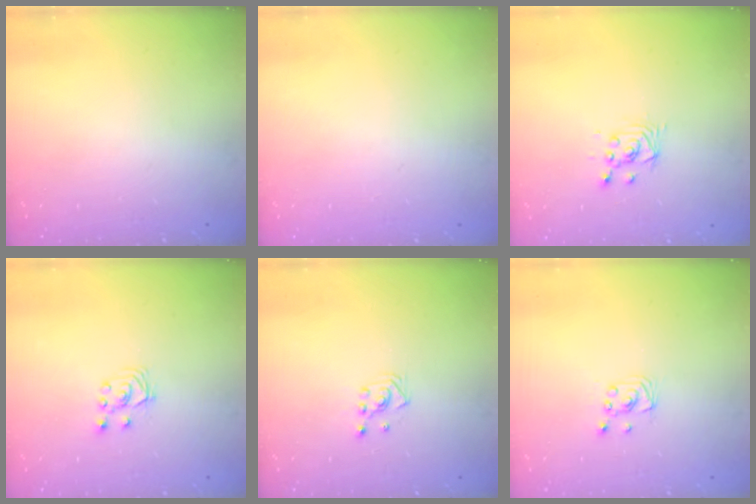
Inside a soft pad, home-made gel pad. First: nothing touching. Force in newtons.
{"total": 0.0}
{"total": 2.6, "press": 2.6, "slide": 0.1}
{"total": 2.8, "press": 2.7, "slide": 0.7}
{"total": 2.8, "press": 2.8, "slide": 0.3}
{"total": 1.9, "press": 1.9, "slide": 0.1}